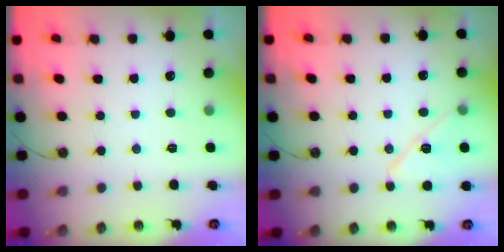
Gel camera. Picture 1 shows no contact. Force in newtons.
{"total": 10.1, "press": 10.0, "slide": 1.4}